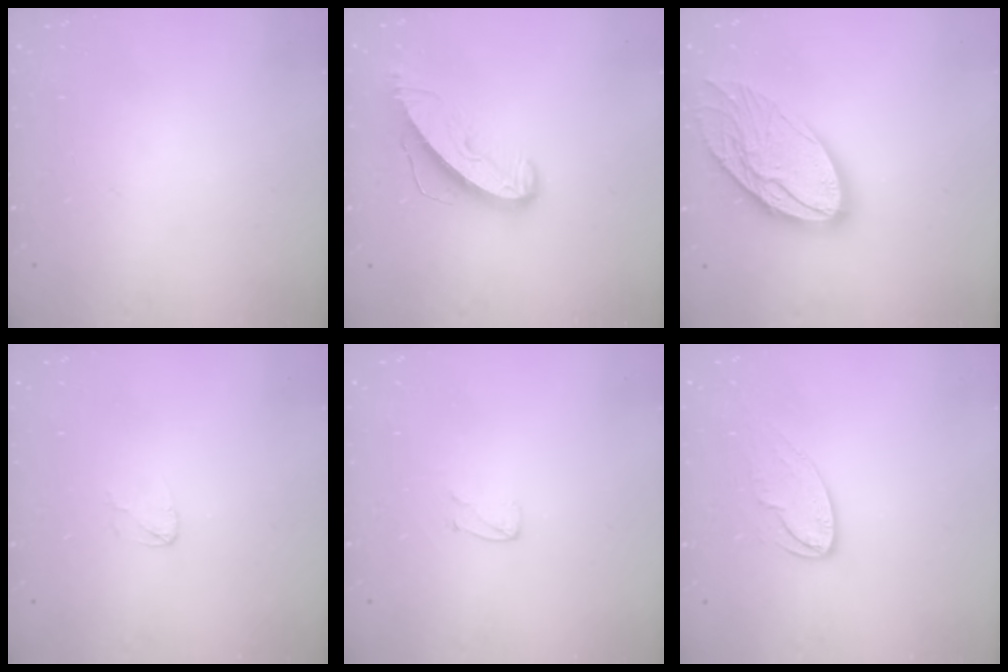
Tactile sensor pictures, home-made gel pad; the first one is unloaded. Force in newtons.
{"total": 9.4, "press": 9.4, "slide": 0.4}
{"total": 18.4, "press": 18.3, "slide": 1.8}
{"total": 2.7, "press": 2.7, "slide": 0.2}
{"total": 3.1, "press": 3.1, "slide": 0.3}
{"total": 8.4, "press": 8.4, "slide": 0.5}